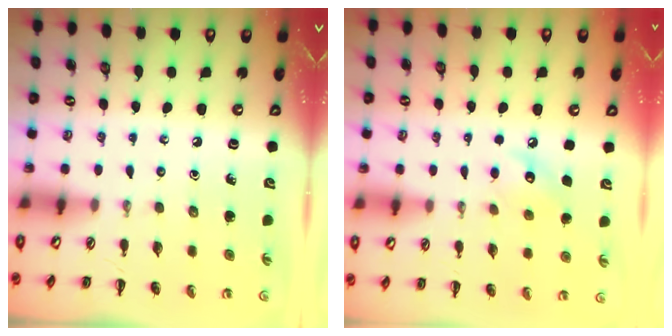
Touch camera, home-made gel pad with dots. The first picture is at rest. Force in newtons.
{"total": 7.3, "press": 7.2, "slide": 1.0}